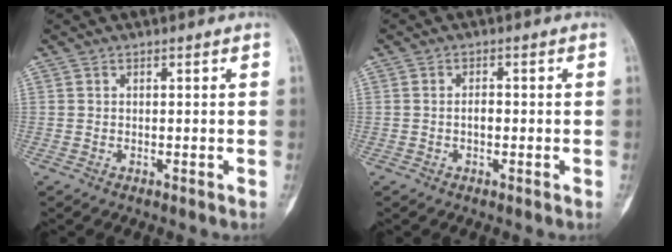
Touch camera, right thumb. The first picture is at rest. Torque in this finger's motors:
{"motor_torque": [0.67, 0.40, -0.08, -0.16, 0.11]}